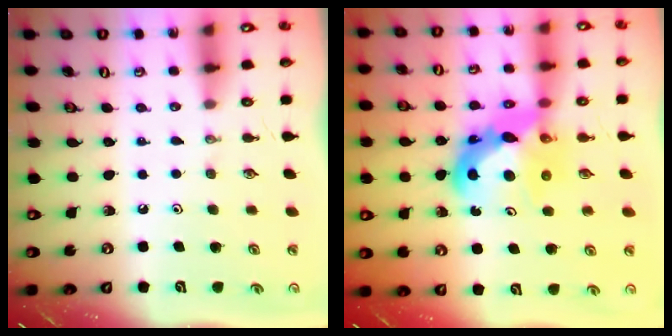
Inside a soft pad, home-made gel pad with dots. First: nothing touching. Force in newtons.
{"total": 12.3, "press": 12.2, "slide": 1.2}